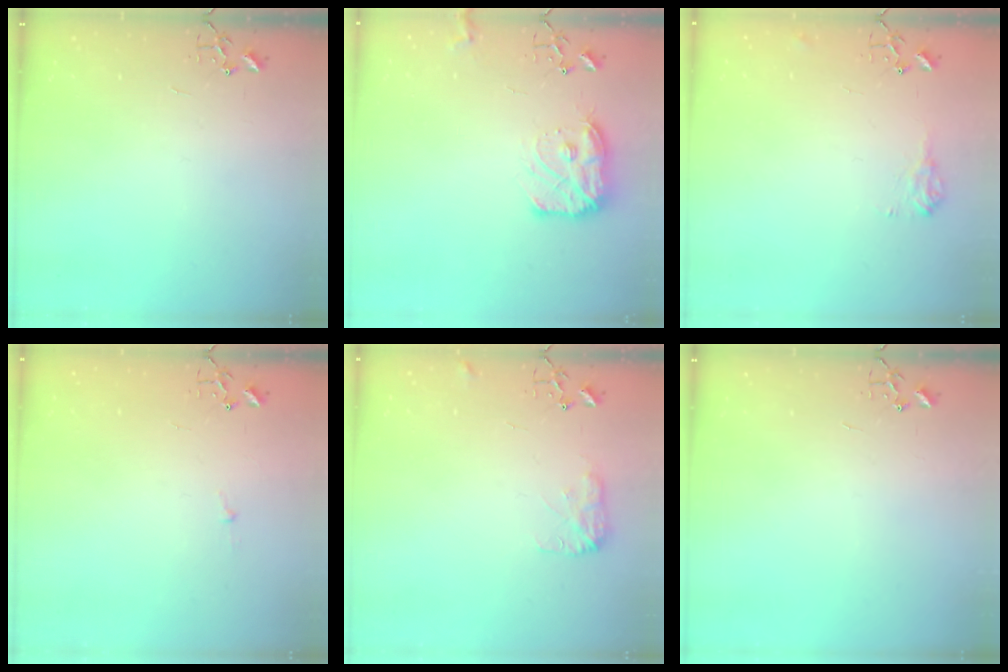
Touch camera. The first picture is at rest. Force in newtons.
{"total": 12.6, "press": 12.6, "slide": 0.6}
{"total": 7.7, "press": 7.7, "slide": 0.1}
{"total": 2.7, "press": 2.7, "slide": 0.3}
{"total": 8.3, "press": 8.3, "slide": 0.2}
{"total": 0.0}